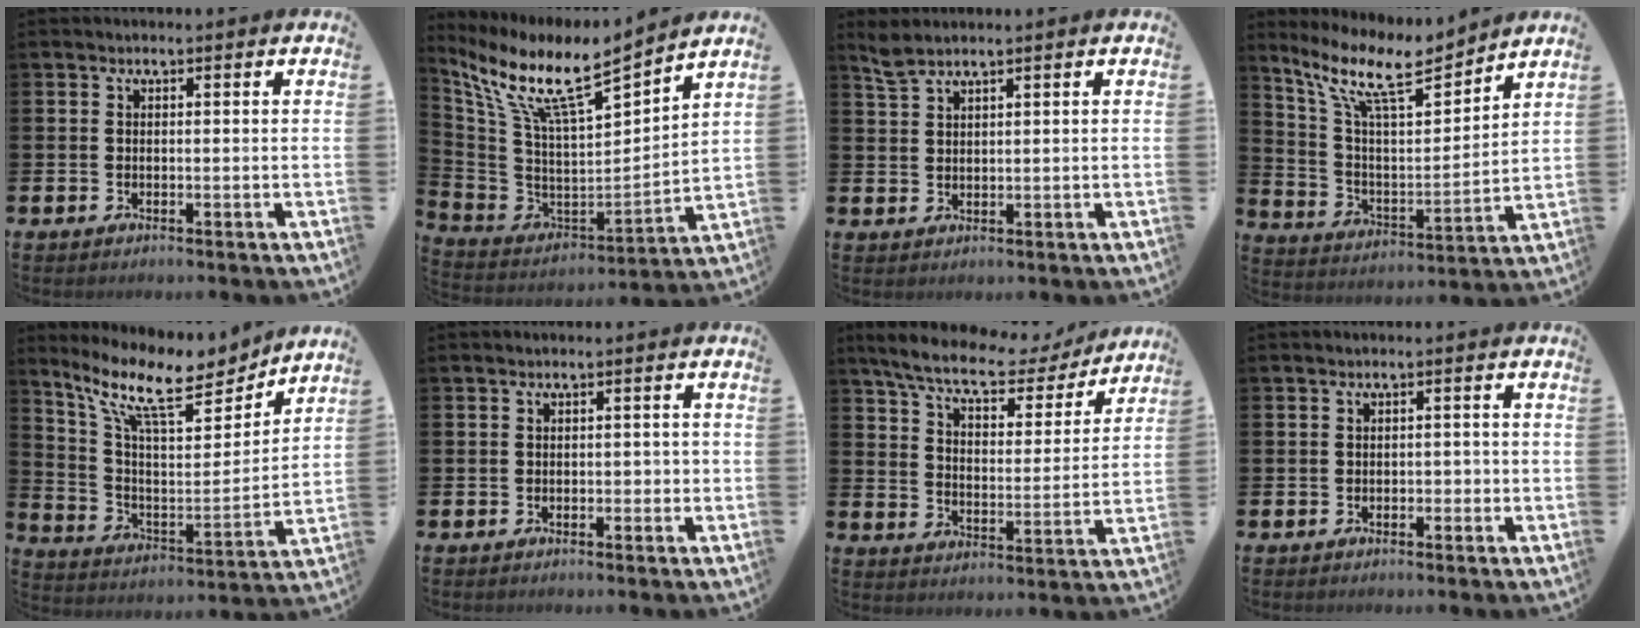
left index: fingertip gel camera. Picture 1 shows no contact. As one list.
[{"total": 10.5, "force": [8.2, 1.7, 6.4], "torque": [-0.157, -0.059, 0.134]}, {"total": 2.5, "force": [2.2, 0.5, 1.0], "torque": [-0.016, -0.003, 0.039]}, {"total": 11.0, "force": [8.9, 2.8, 5.8], "torque": [-0.136, -0.048, 0.155]}, {"total": 12.5, "force": [10.1, 3.6, 6.5], "torque": [-0.150, -0.060, 0.172]}, {"total": 1.1, "force": [-0.5, 0.9, 0.5], "torque": [-0.003, 0.003, -0.015]}, {"total": 8.3, "force": [7.3, 2.1, 3.2], "torque": [-0.087, -0.047, 0.123]}, {"total": 1.1, "force": [-0.7, 0.8, 0.3], "torque": [-0.002, -0.001, -0.018]}]